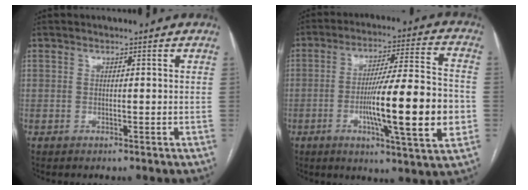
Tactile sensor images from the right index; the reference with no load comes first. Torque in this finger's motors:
{"motor_torque": [1.43, -0.71, 0.61, 0.21]}